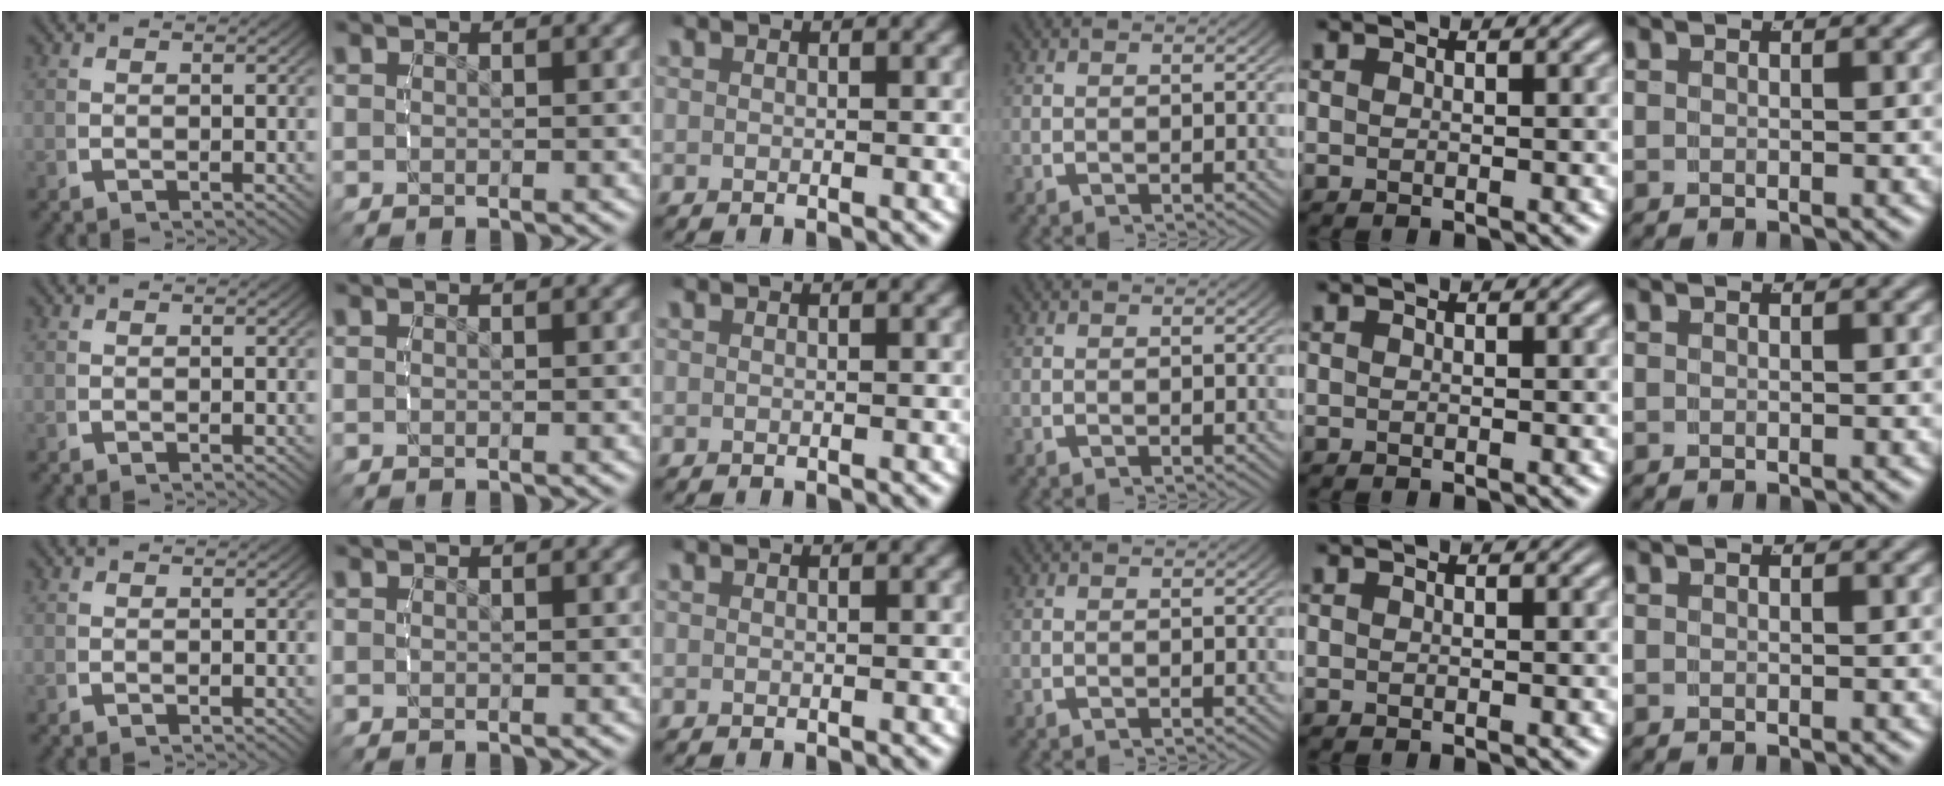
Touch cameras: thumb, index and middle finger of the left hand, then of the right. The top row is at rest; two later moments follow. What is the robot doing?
{"motion": "reach", "object": "calculator"}